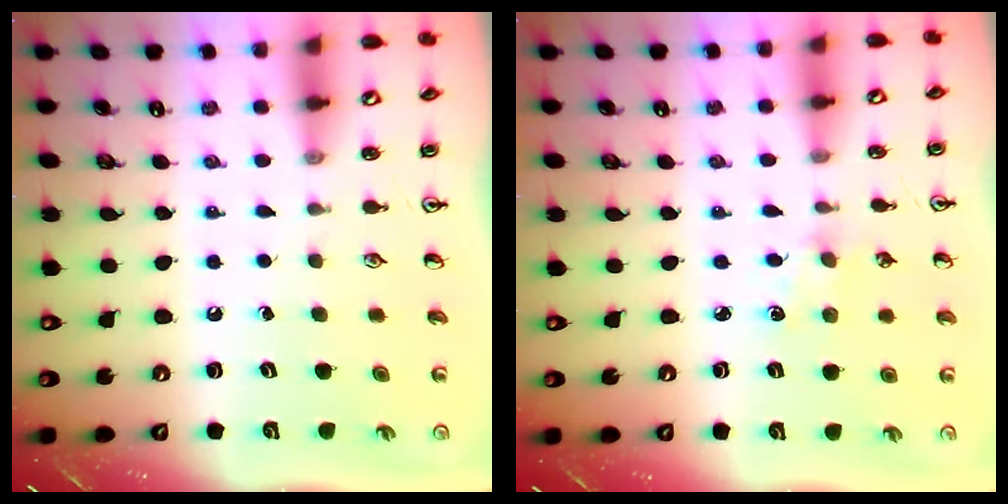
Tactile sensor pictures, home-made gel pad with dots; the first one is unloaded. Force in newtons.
{"total": 1.5, "press": 1.4, "slide": 0.2}